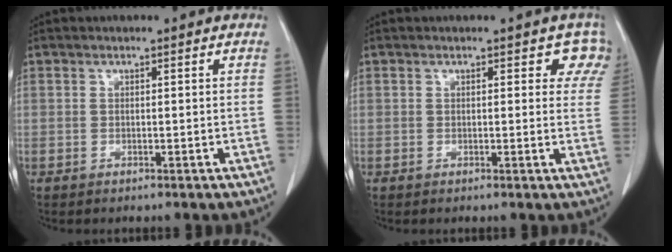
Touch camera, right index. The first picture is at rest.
{"total": 3.7, "force": [2.6, 2.3, 1.4], "torque": [0.011, -0.001, 0.011]}